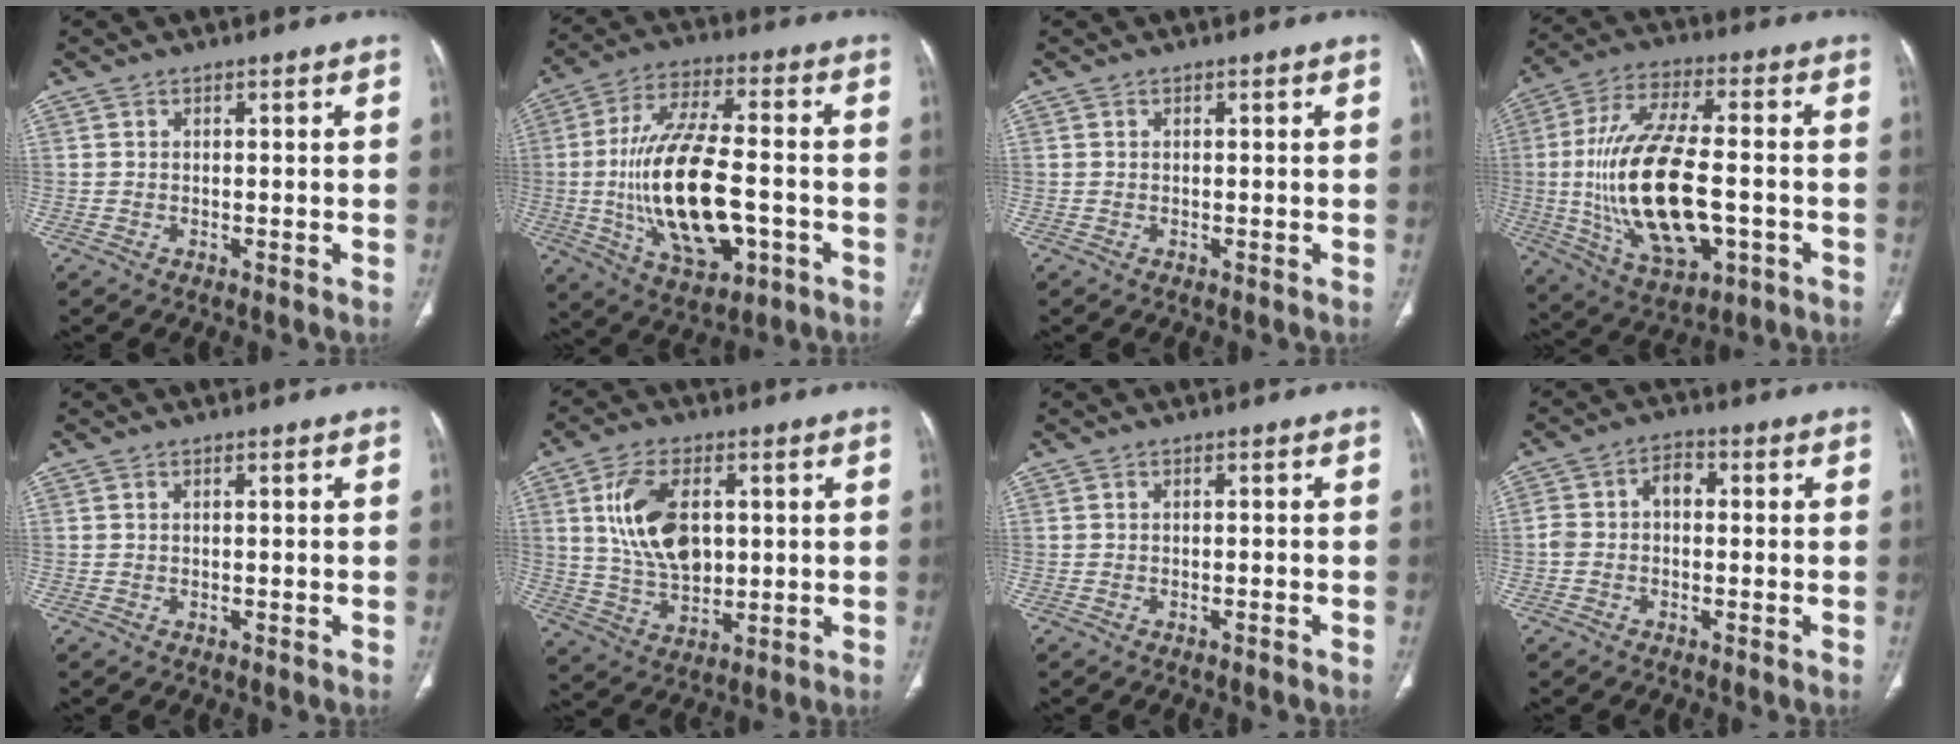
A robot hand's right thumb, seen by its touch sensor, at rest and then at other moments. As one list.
[{"total": 20.6, "force": [-3.3, 9.2, 18.1], "torque": [-0.340, 0.016, -0.044]}, {"total": 0.0}, {"total": 22.3, "force": [-2.8, 10.1, 19.7], "torque": [-0.387, 0.009, -0.033]}, {"total": 0.0}, {"total": 13.5, "force": [2.8, 8.2, 10.4], "torque": [-0.177, -0.009, 0.060]}, {"total": 0.8, "force": [-0.6, 0.0, 0.5], "torque": [-0.016, 0.007, -0.006]}, {"total": 5.1, "force": [-0.3, 3.6, 3.7], "torque": [-0.063, 0.022, -0.013]}]